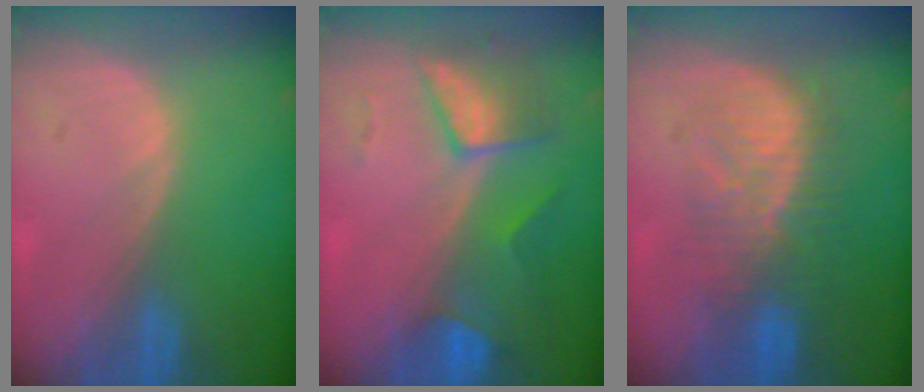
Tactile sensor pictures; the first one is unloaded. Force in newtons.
{"total": 7.6, "press": 6.7, "slide": 3.5}
{"total": 8.4, "press": 8.2, "slide": 1.9}